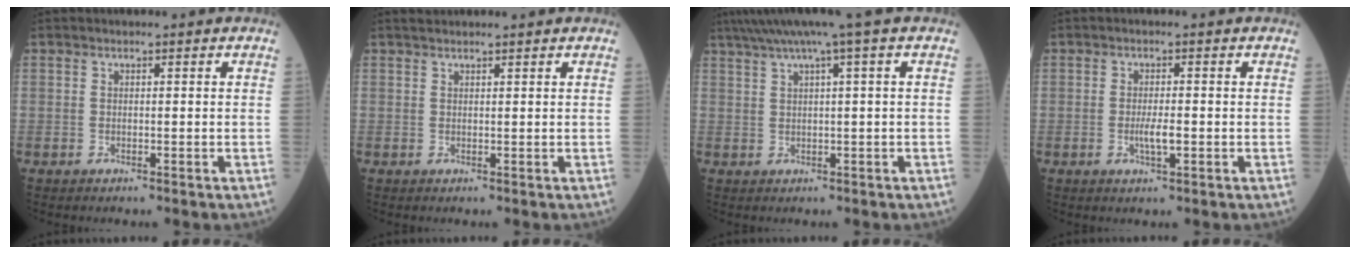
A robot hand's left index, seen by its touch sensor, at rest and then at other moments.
{"total": 2.8, "force": [2.6, 0.0, 1.0], "torque": [-0.011, 0.026, 0.041]}
{"total": 7.0, "force": [4.4, -1.3, 5.3], "torque": [-0.088, 0.032, 0.073]}
{"total": 2.6, "force": [-0.6, 0.4, 2.5], "torque": [-0.053, -0.002, -0.008]}